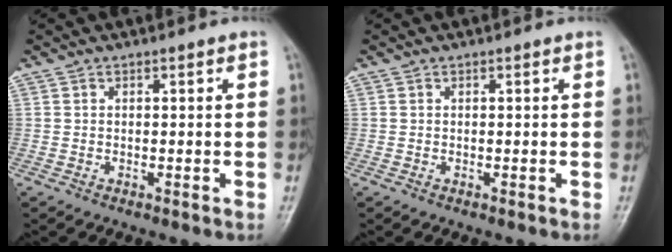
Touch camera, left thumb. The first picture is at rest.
{"total": 0.0}